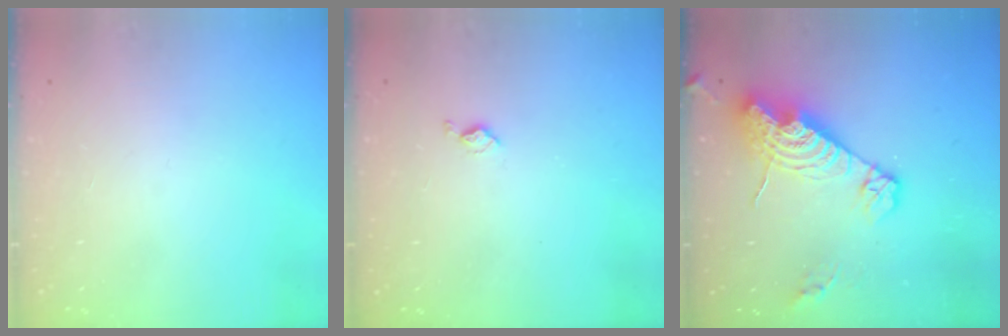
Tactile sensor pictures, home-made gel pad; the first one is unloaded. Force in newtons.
{"total": 5.0, "press": 4.9, "slide": 0.8}
{"total": 16.2, "press": 16.1, "slide": 1.3}